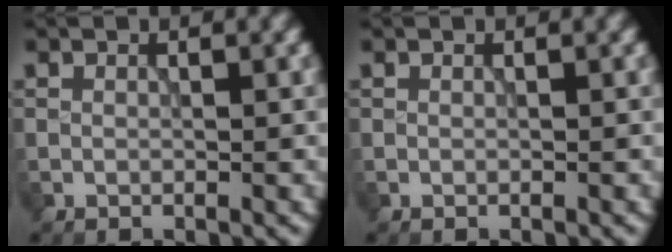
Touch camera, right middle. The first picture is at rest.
{"total": 0.0}